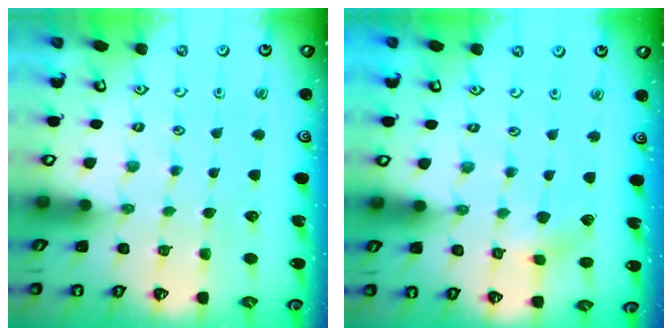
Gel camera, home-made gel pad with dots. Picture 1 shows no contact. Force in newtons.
{"total": 4.3, "press": 4.3, "slide": 0.7}